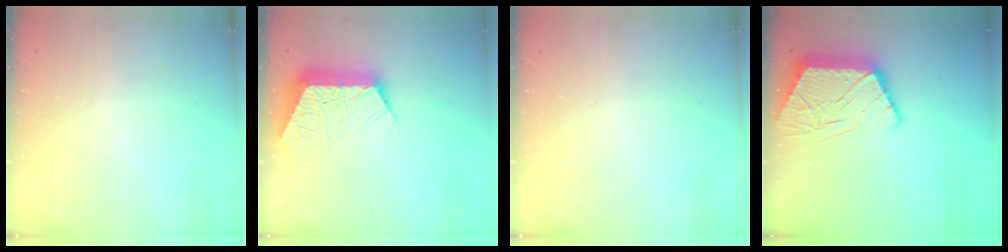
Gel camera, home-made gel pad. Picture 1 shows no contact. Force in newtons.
{"total": 13.6, "press": 13.5, "slide": 1.2}
{"total": 0.0}
{"total": 15.1, "press": 15.1, "slide": 1.0}